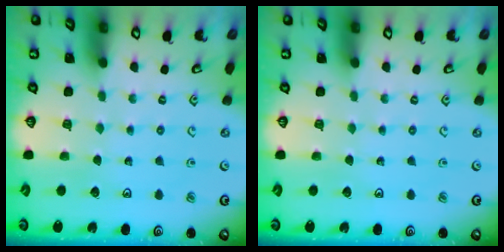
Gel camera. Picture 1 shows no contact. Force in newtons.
{"total": 0.0}